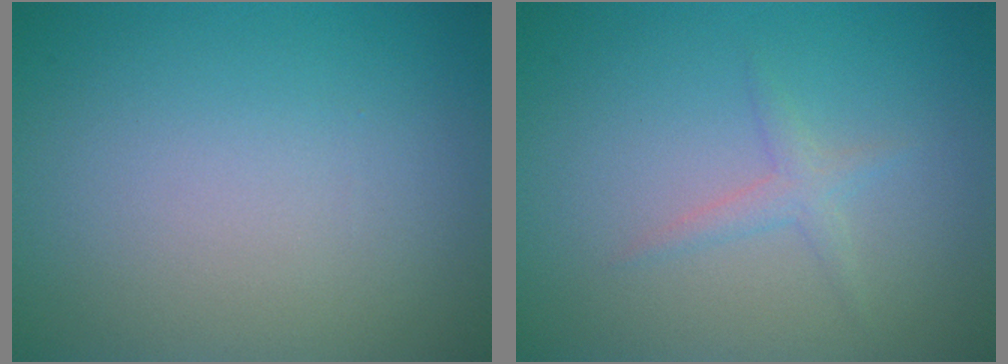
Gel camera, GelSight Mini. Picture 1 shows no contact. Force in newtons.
{"total": 1.3, "press": 1.3, "slide": 0.0}